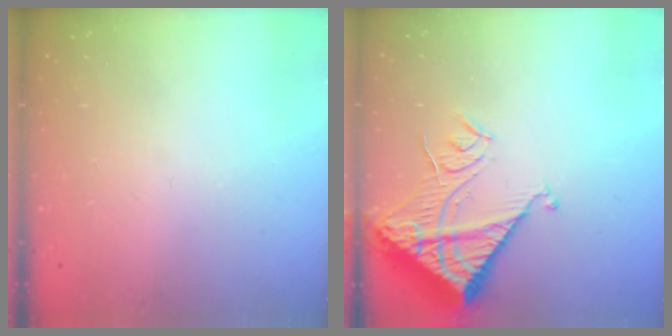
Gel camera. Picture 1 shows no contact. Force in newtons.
{"total": 14.3, "press": 14.2, "slide": 1.6}